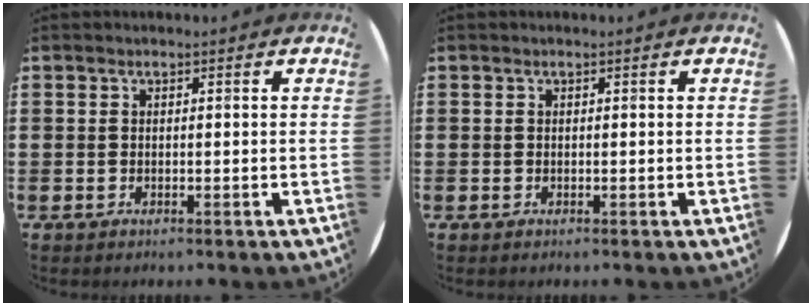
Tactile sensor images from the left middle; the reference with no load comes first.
{"total": 0.0}